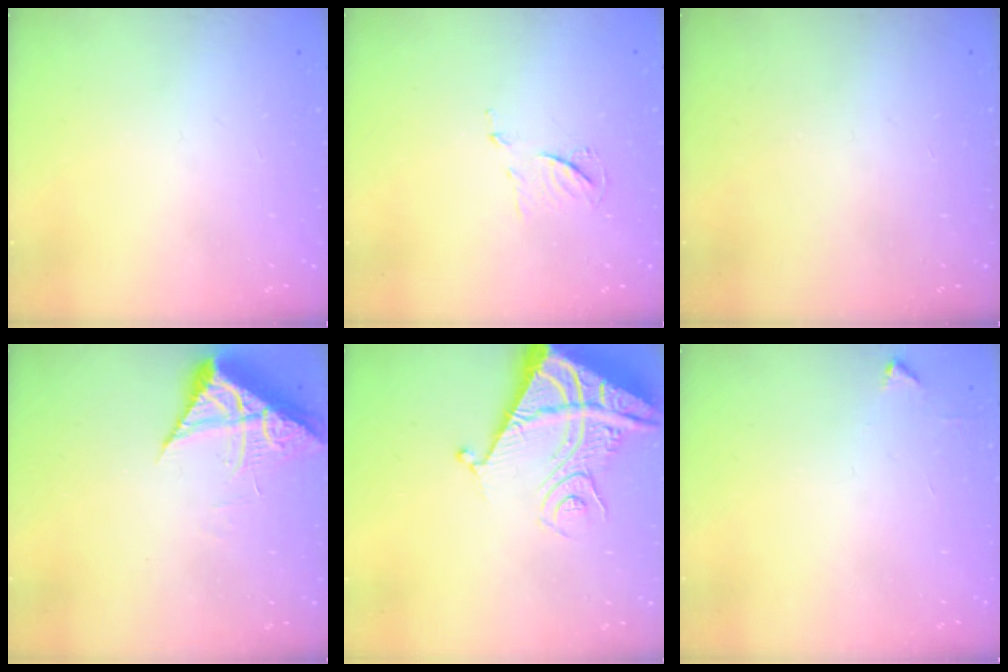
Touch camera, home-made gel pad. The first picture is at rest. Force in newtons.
{"total": 6.1, "press": 6.0, "slide": 0.7}
{"total": 0.0}
{"total": 7.5, "press": 7.5, "slide": 0.8}
{"total": 11.4, "press": 11.3, "slide": 1.3}
{"total": 2.1, "press": 2.1, "slide": 0.3}